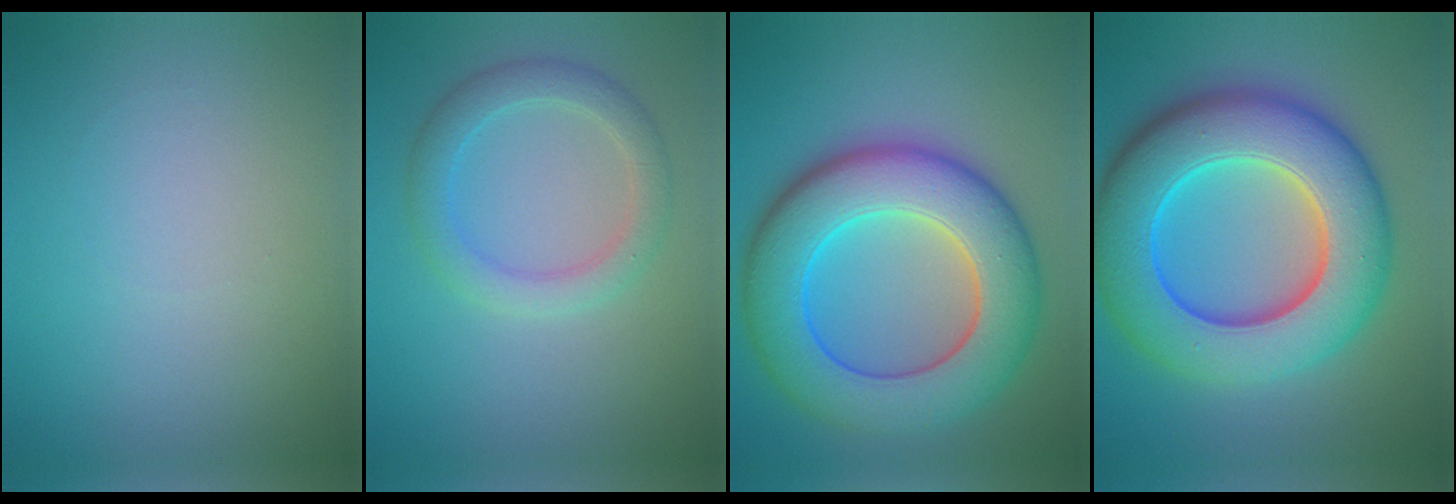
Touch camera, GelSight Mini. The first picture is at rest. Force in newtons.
{"total": 3.1, "press": 3.1, "slide": 0.0}
{"total": 11.3, "press": 11.3, "slide": 0.1}
{"total": 12.8, "press": 12.8, "slide": 0.3}